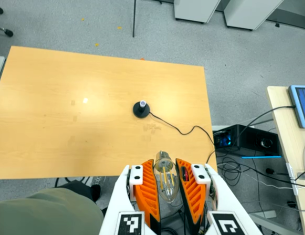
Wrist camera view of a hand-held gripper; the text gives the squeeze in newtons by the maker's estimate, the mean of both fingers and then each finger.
{"total": 18.5, "left": 19.8, "right": 17.3}